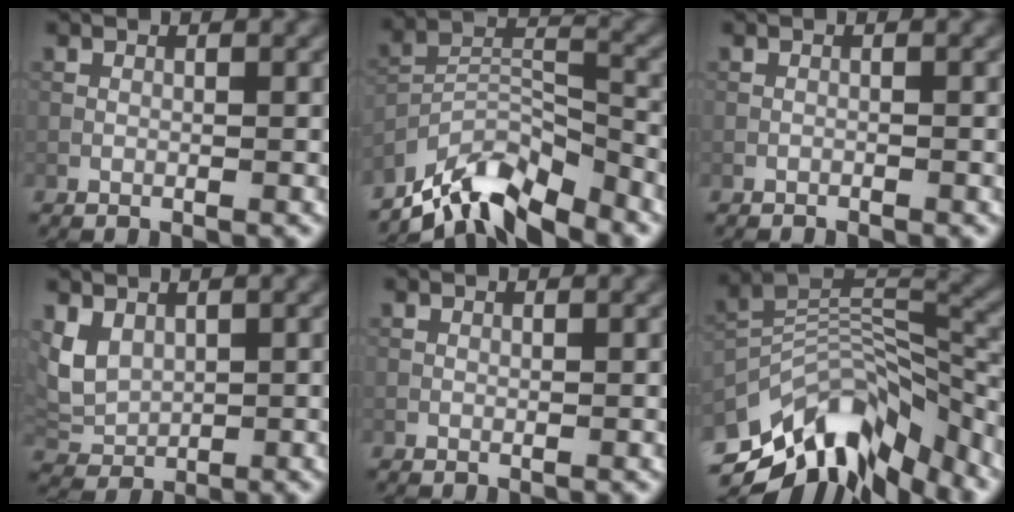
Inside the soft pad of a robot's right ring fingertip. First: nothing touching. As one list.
[{"total": 8.6, "force": [-7.0, 2.8, 4.2], "torque": [-0.071, -0.001, -0.141]}, {"total": 0.7, "force": [-0.6, 0.0, 0.2], "torque": [-0.001, 0.002, -0.013]}, {"total": 3.8, "force": [2.0, 2.4, 2.1], "torque": [-0.051, -0.002, 0.041]}, {"total": 0.0}, {"total": 11.4, "force": [-7.7, 4.7, 7.0], "torque": [-0.136, 0.032, -0.137]}]